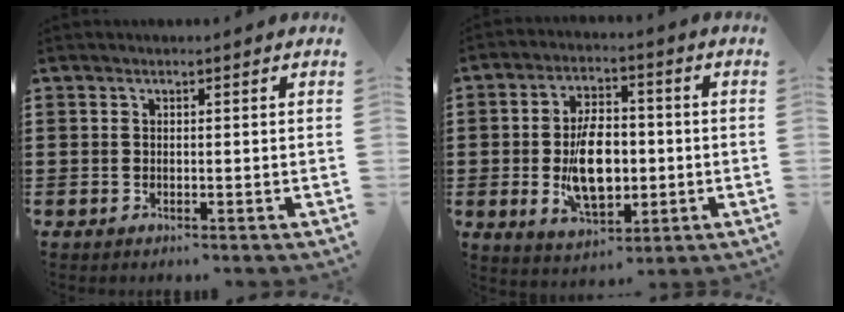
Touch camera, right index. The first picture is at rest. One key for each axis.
{"total": 9.8, "fx": -1.2, "fy": 5.6, "fz": 8.0, "tx": -0.151, "ty": 0.001, "tz": -0.025}